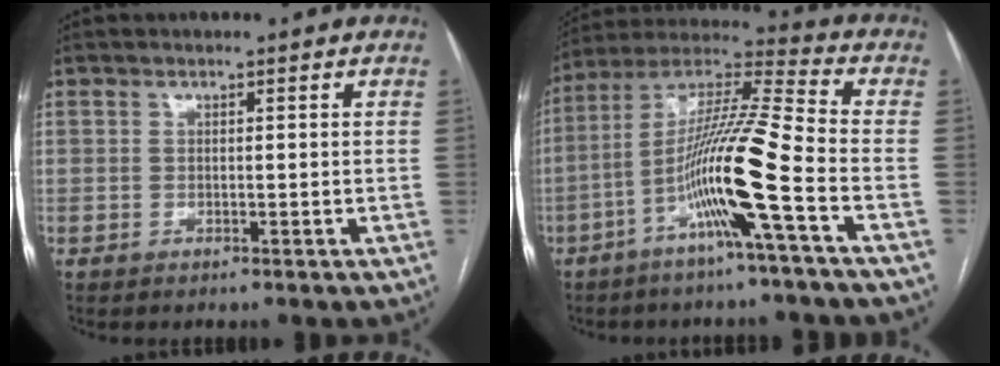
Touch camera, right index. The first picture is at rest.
{"total": 15.0, "force": [-5.5, -1.1, 14.0], "torque": [-0.266, 0.003, -0.110]}